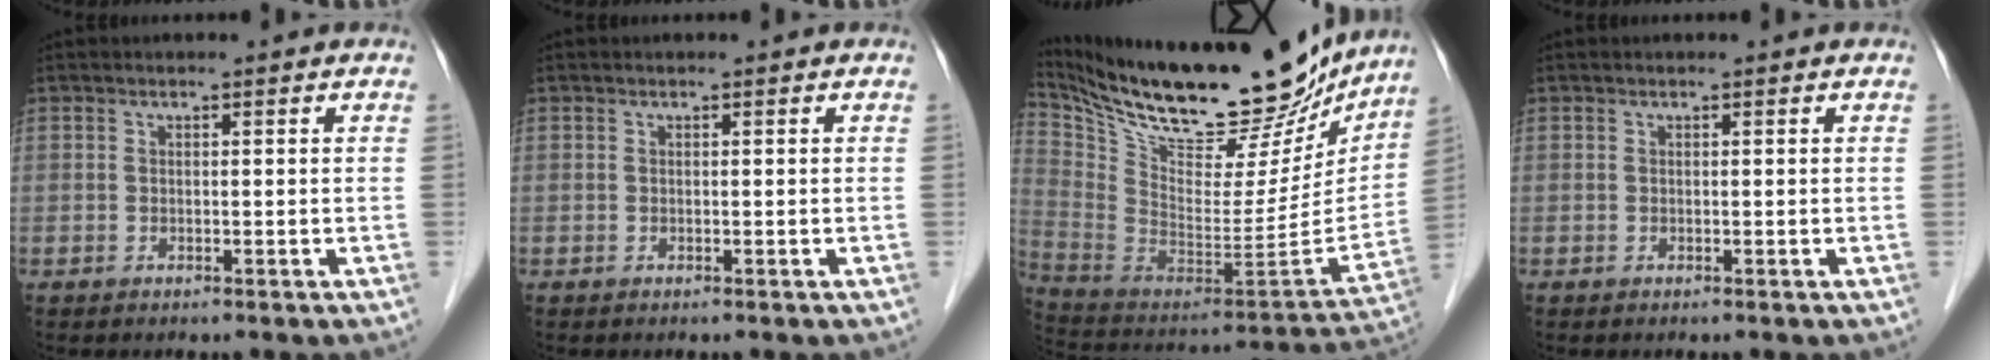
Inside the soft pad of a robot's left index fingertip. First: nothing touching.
{"total": 0.0}
{"total": 31.2, "force": [26.2, 8.5, 14.7], "torque": [-0.267, -0.036, 0.396]}
{"total": 0.0}